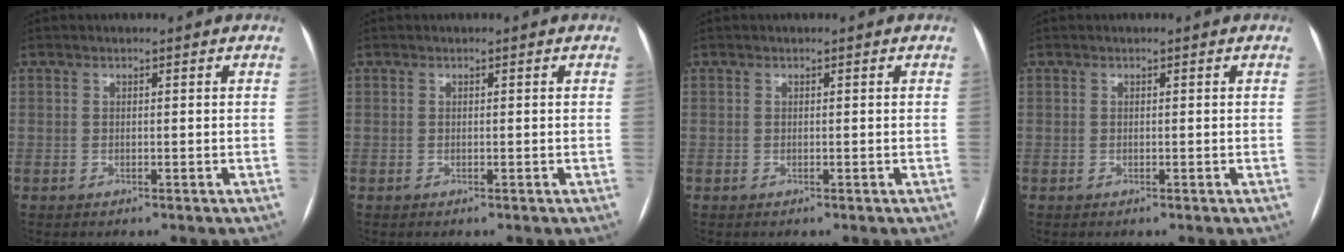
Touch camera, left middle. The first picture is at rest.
{"total": 0.0}
{"total": 0.0}
{"total": 0.0}